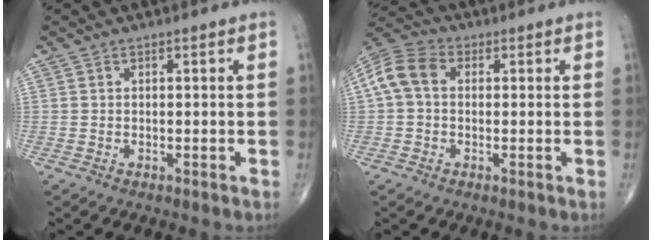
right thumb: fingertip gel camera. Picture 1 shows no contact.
{"total": 7.9, "force": [0.7, 5.7, 5.4], "torque": [-0.110, 0.029, 0.003]}